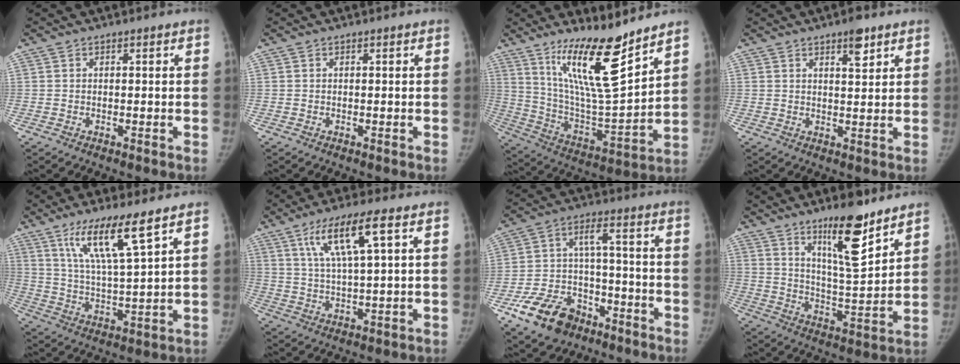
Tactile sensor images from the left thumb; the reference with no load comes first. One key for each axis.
{"total": 0.0}
{"total": 18.2, "fx": 12.5, "fy": 2.9, "fz": 12.9, "tx": -0.196, "ty": -0.090, "tz": 0.233}
{"total": 4.3, "fx": 2.8, "fy": 1.4, "fz": 3.0, "tx": -0.033, "ty": -0.017, "tz": 0.041}
{"total": 12.0, "fx": 7.3, "fy": 1.1, "fz": 9.4, "tx": -0.176, "ty": -0.039, "tz": 0.144}
{"total": 10.5, "fx": 4.5, "fy": 1.5, "fz": 9.3, "tx": -0.186, "ty": -0.007, "tz": 0.088}
{"total": 13.7, "fx": -8.6, "fy": 8.4, "fz": 6.5, "tx": -0.098, "ty": 0.053, "tz": -0.148}
{"total": 13.4, "fx": 9.2, "fy": 2.8, "fz": 9.4, "tx": -0.135, "ty": -0.073, "tz": 0.159}